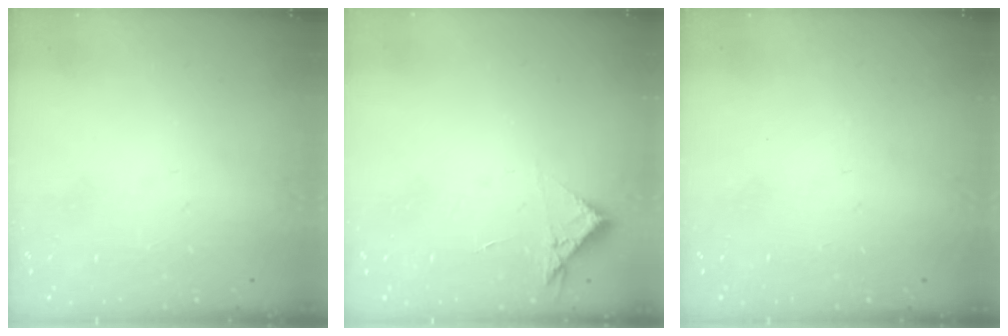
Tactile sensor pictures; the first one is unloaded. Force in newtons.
{"total": 3.1, "press": 3.1, "slide": 0.5}
{"total": 0.0}